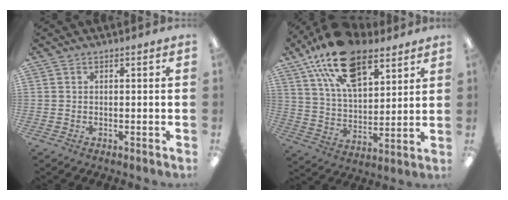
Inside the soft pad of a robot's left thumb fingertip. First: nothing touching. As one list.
[{"total": 20.2, "force": [12.4, 10.3, 12.2], "torque": [-0.218, -0.049, 0.222]}]